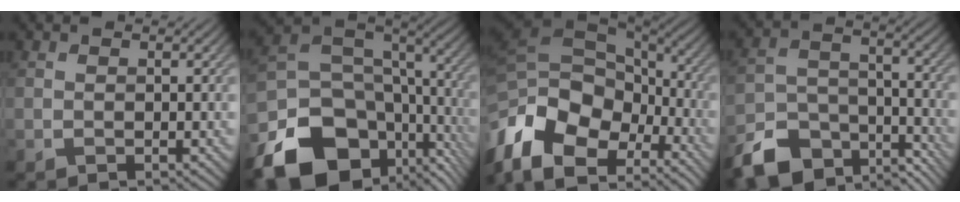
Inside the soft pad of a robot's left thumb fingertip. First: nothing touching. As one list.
[{"total": 18.5, "force": [-8.4, 12.7, 10.6], "torque": [-0.239, -0.046, -0.111]}, {"total": 18.5, "force": [-8.5, 12.8, 10.4], "torque": [-0.260, -0.015, -0.099]}, {"total": 12.5, "force": [-9.0, 6.6, 5.6], "torque": [-0.124, -0.024, -0.150]}]